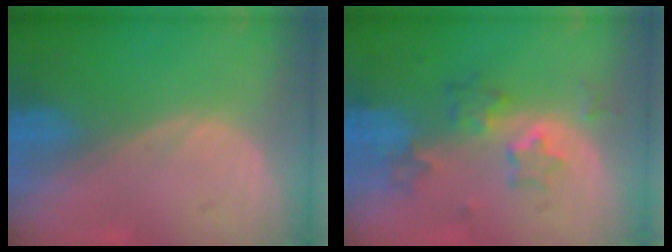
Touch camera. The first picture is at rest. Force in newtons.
{"total": 6.3, "press": 5.8, "slide": 2.5}